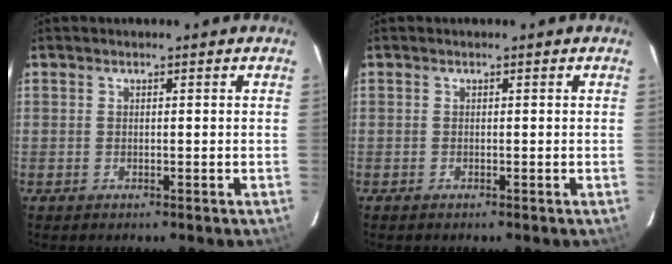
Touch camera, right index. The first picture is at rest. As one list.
[{"total": 0.0}]